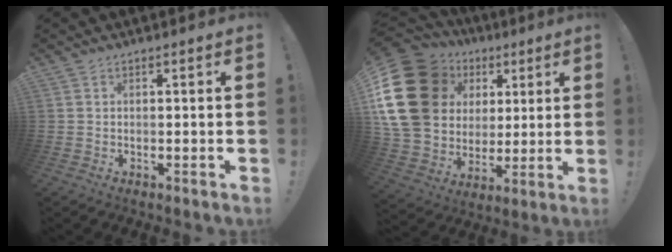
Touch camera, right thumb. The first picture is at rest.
{"total": 24.4, "force": [6.3, 19.0, 13.9], "torque": [-0.257, -0.027, 0.157]}